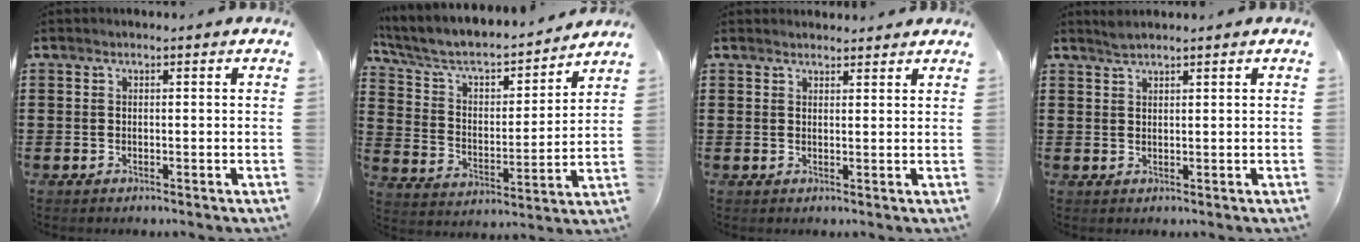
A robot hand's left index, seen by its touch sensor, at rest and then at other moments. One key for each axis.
{"total": 5.7, "fx": 4.7, "fy": 2.0, "fz": 2.6, "tx": -0.075, "ty": -0.038, "tz": 0.073}
{"total": 1.5, "fx": 1.5, "fy": 0.2, "fz": -0.1, "tx": -0.002, "ty": 0.003, "tz": 0.029}
{"total": 1.5, "fx": 1.4, "fy": 0.0, "fz": 0.5, "tx": -0.012, "ty": -0.001, "tz": 0.027}